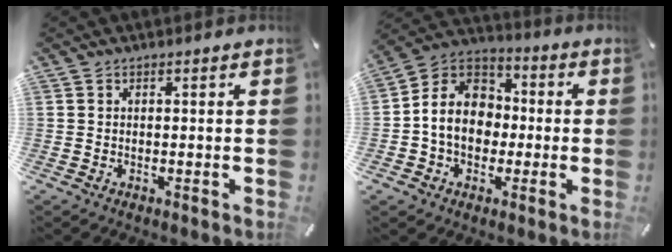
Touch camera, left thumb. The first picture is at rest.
{"total": 12.0, "force": [-1.9, 10.3, 5.8], "torque": [-0.138, 0.022, -0.035]}